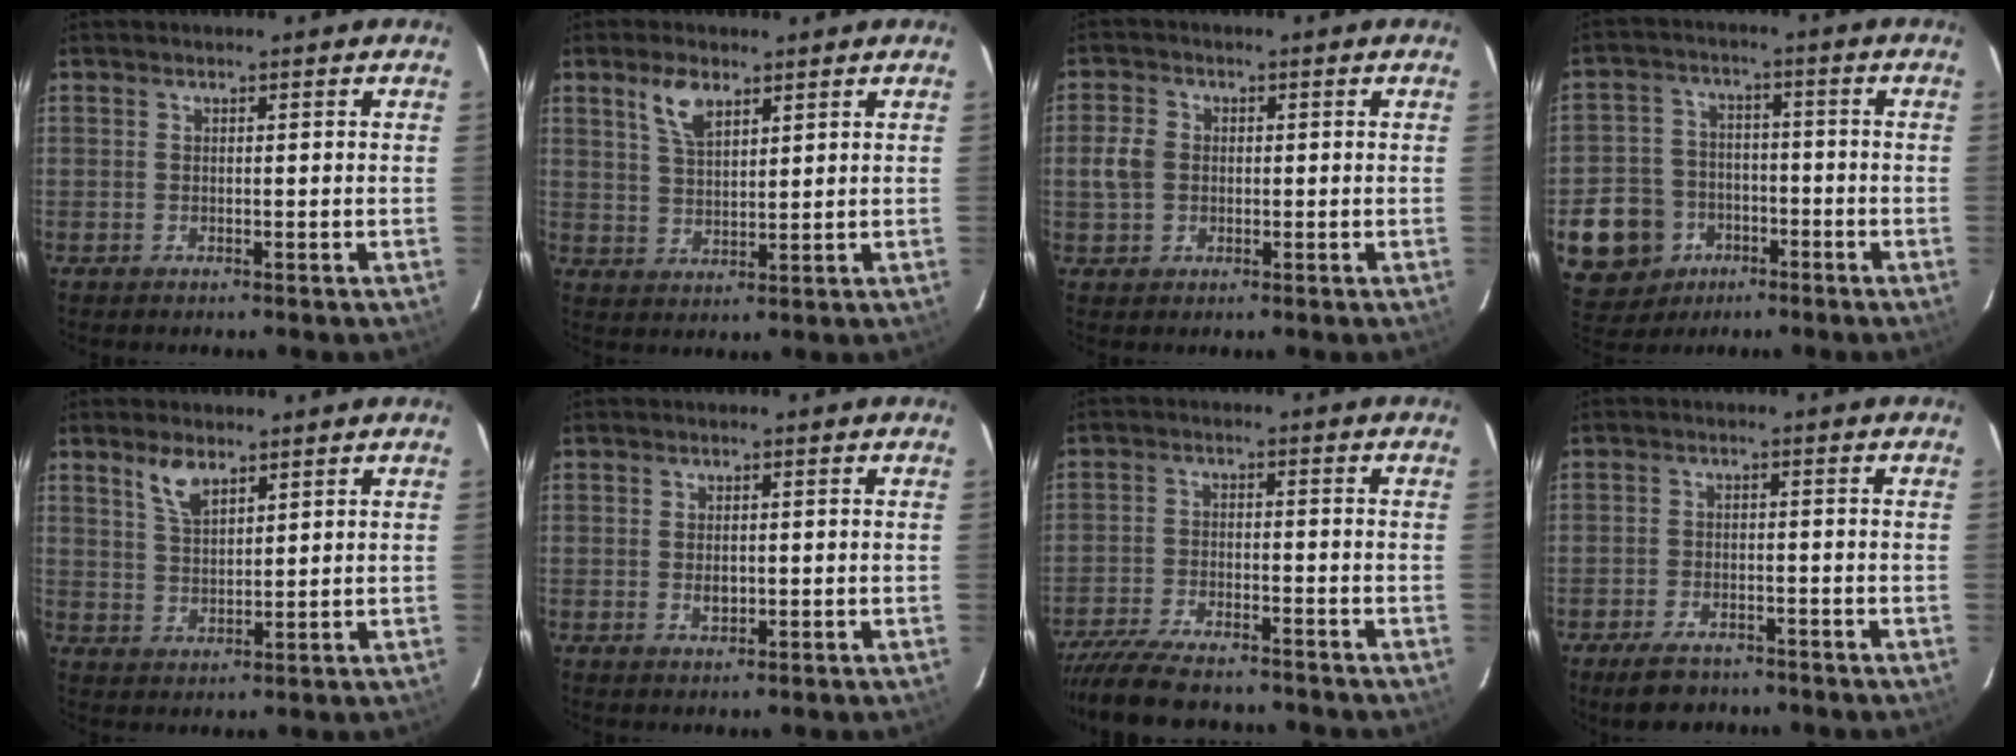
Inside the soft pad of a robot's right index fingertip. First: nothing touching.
{"total": 6.0, "force": [3.6, 2.8, 3.9], "torque": [-0.074, 0.007, 0.071]}
{"total": 4.8, "force": [-0.3, 4.1, 2.4], "torque": [-0.055, 0.008, -0.004]}
{"total": 12.5, "force": [-5.1, 10.9, 3.2], "torque": [-0.118, 0.027, -0.069]}
{"total": 5.3, "force": [3.6, 2.2, 3.2], "torque": [-0.059, 0.002, 0.072]}
{"total": 2.3, "force": [-0.2, 1.6, 1.6], "torque": [-0.026, 0.000, -0.001]}
{"total": 15.4, "force": [-13.3, 4.0, 6.6], "torque": [-0.147, -0.022, -0.216]}
{"total": 7.0, "force": [-5.4, 3.4, 2.9], "torque": [-0.075, 0.004, -0.085]}